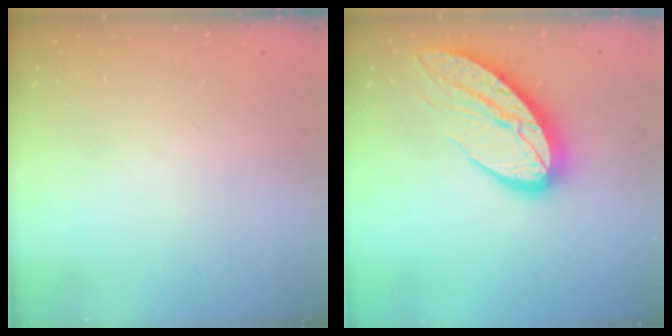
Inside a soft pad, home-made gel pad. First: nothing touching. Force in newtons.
{"total": 13.7, "press": 13.7, "slide": 1.4}